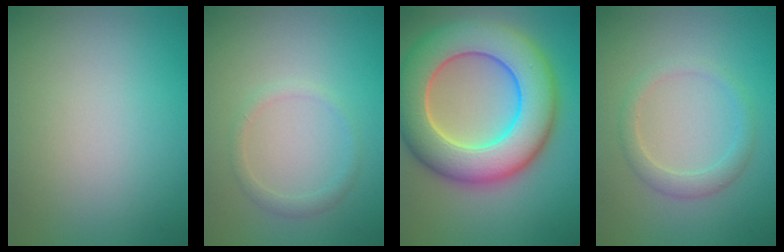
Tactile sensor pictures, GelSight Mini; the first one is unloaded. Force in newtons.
{"total": 1.3, "press": 1.3, "slide": 0.0}
{"total": 12.0, "press": 12.0, "slide": 0.6}
{"total": 2.2, "press": 2.2, "slide": 0.2}